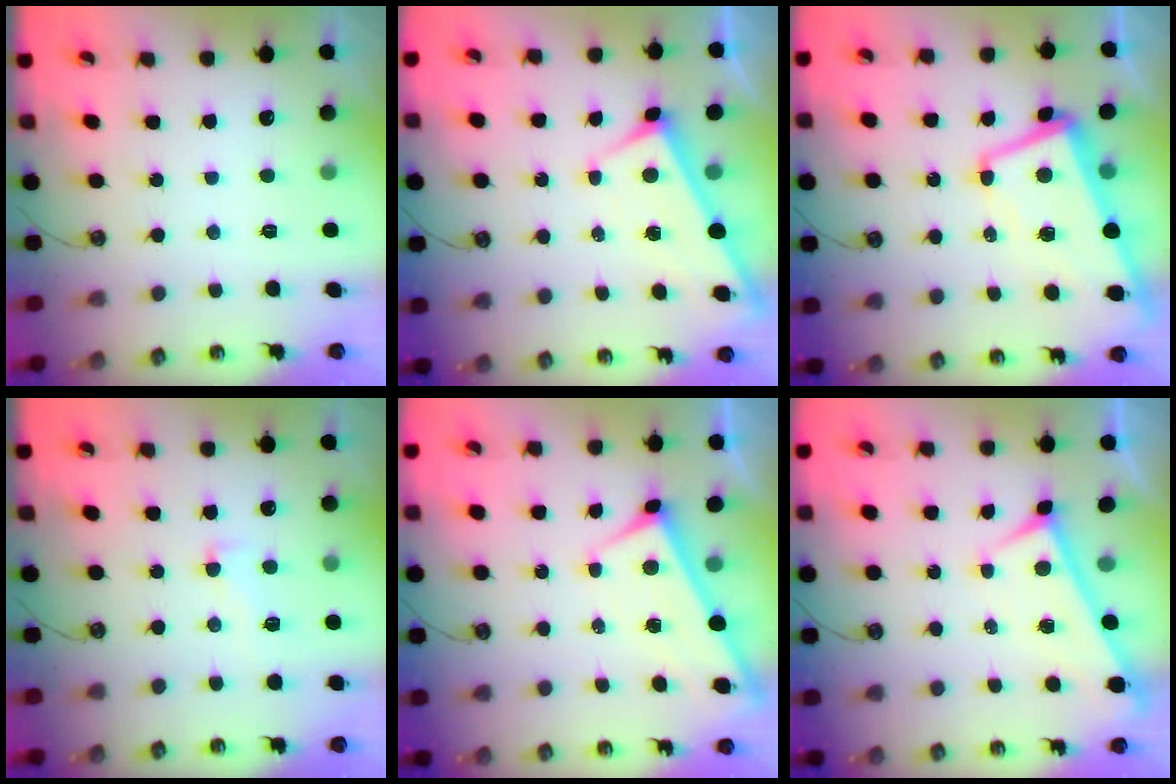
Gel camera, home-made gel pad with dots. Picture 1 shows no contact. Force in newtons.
{"total": 3.0, "press": 3.0, "slide": 0.1}
{"total": 2.3, "press": 2.0, "slide": 1.0}
{"total": 1.3, "press": 0.3, "slide": 1.3}
{"total": 1.9, "press": 1.9, "slide": 0.2}
{"total": 0.0}